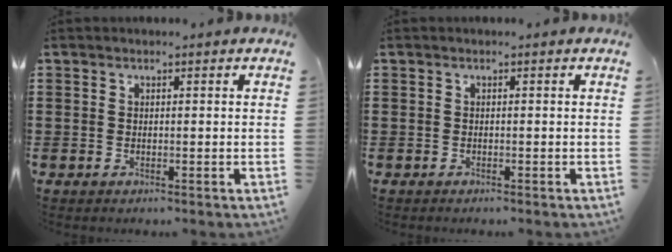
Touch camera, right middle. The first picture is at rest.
{"total": 0.0}